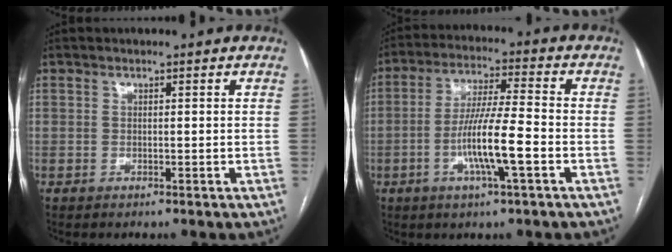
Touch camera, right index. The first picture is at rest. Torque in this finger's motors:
{"motor_torque": [1.06, -0.70, 0.67, 0.17]}